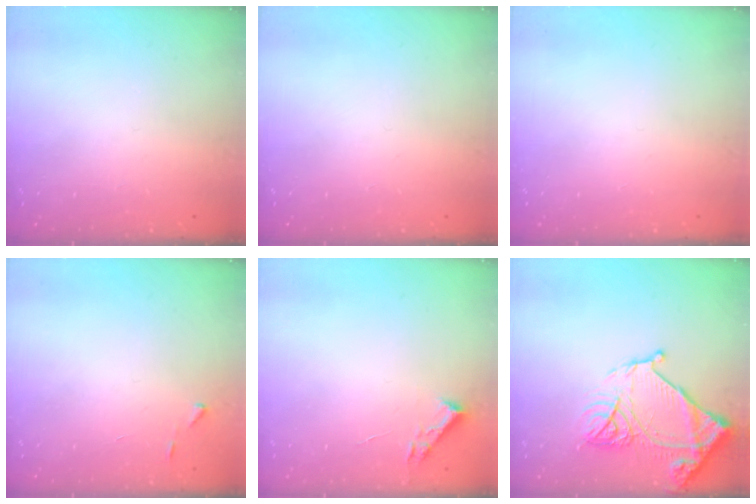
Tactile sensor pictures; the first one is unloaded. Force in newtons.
{"total": 0.0}
{"total": 0.0}
{"total": 2.7, "press": 2.7, "slide": 0.3}
{"total": 2.7, "press": 2.7, "slide": 0.4}
{"total": 16.4, "press": 16.3, "slide": 1.6}